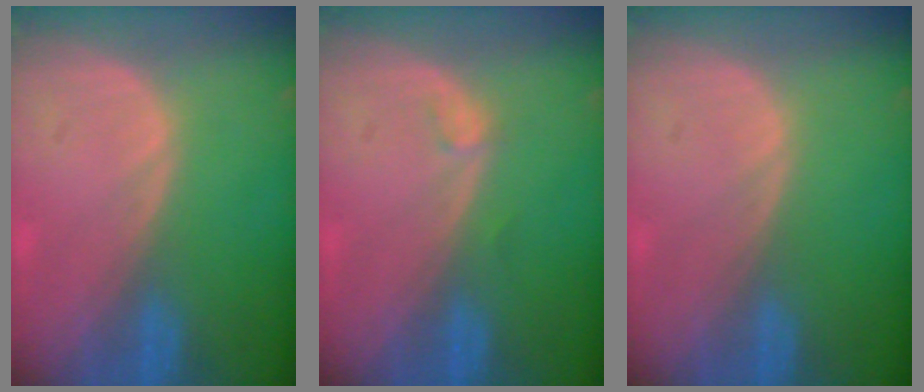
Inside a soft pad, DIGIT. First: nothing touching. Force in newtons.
{"total": 0.8, "press": 0.7, "slide": 0.1}
{"total": 0.0}